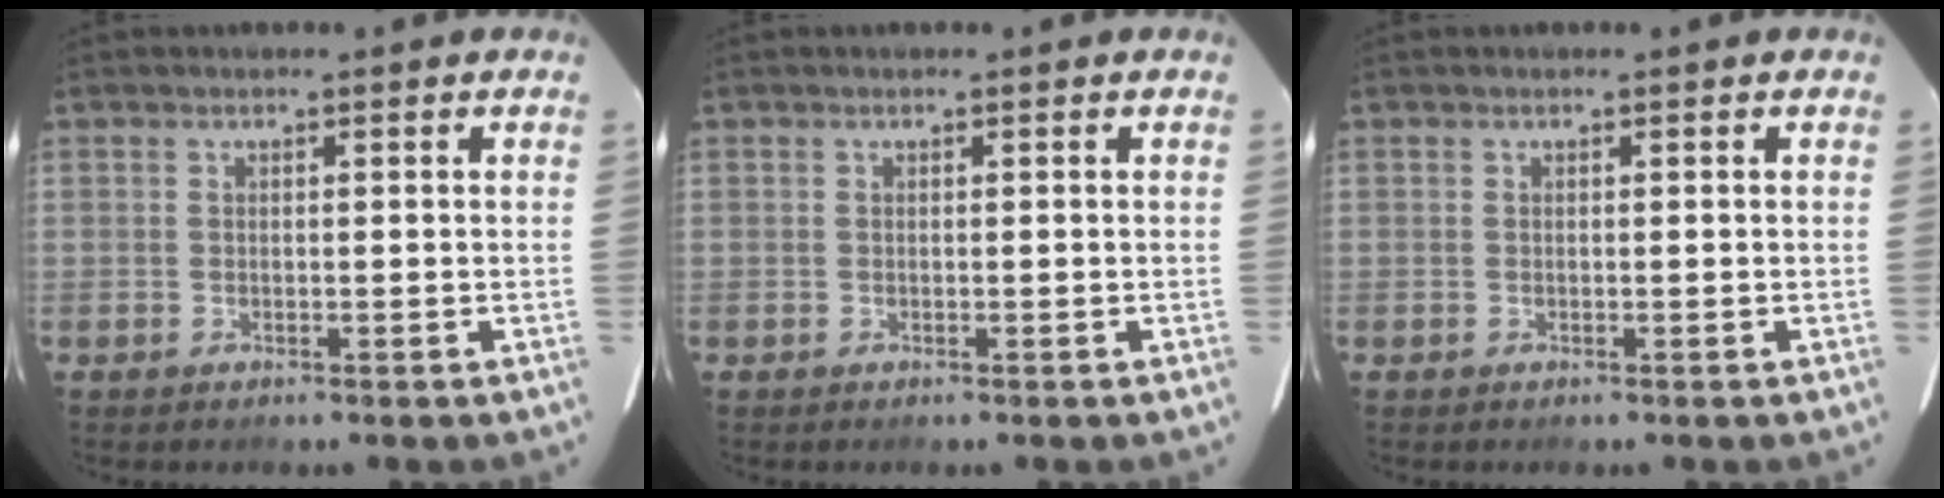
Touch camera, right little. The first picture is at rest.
{"total": 0.0}
{"total": 0.0}